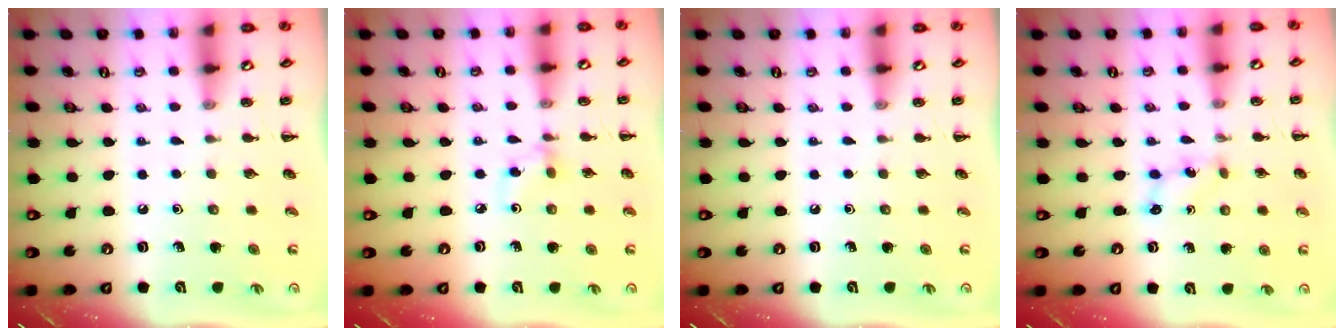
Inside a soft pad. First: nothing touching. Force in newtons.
{"total": 3.3, "press": 3.2, "slide": 0.7}
{"total": 0.0}
{"total": 2.0, "press": 2.0, "slide": 0.6}